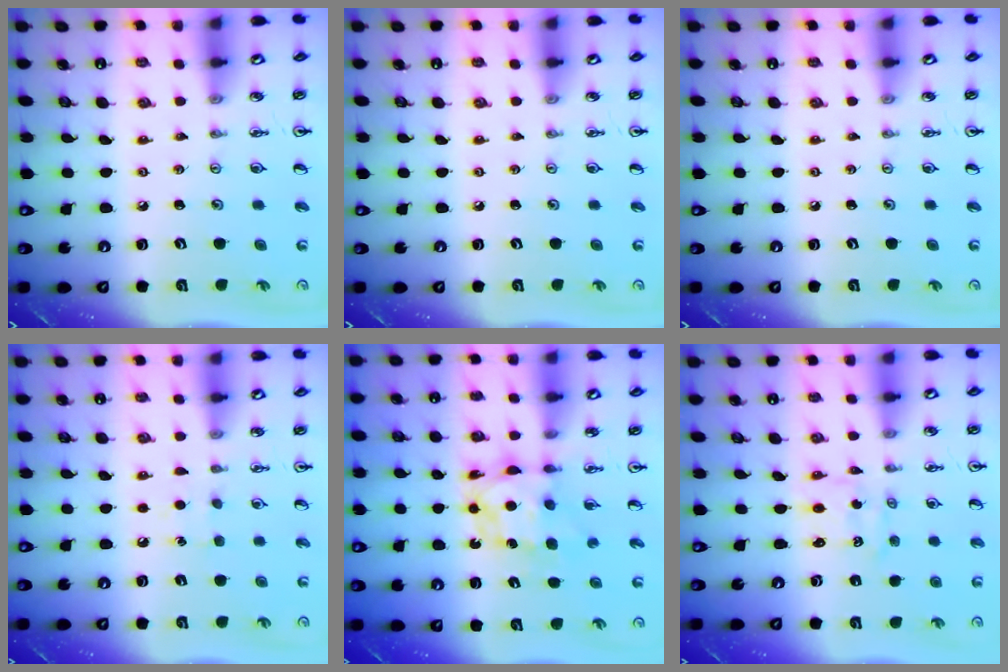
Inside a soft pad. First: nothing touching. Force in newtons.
{"total": 0.0}
{"total": 0.0}
{"total": 5.6, "press": 5.6, "slide": 0.6}
{"total": 6.5, "press": 6.5, "slide": 0.3}
{"total": 0.0}